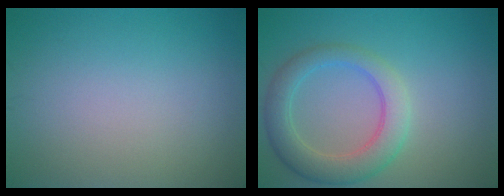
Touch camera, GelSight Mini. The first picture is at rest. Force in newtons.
{"total": 5.0, "press": 4.9, "slide": 0.4}